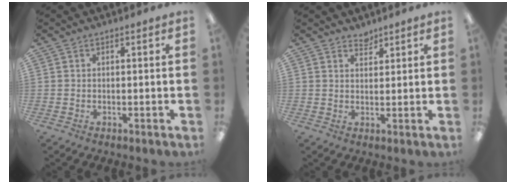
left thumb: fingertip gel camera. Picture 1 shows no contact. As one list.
[{"total": 2.4, "force": [2.3, 0.8, 0.0], "torque": [0.005, -0.014, 0.043]}]